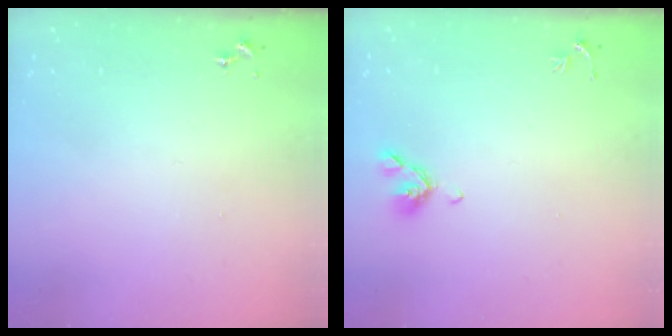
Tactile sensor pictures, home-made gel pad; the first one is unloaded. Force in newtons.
{"total": 6.9, "press": 6.8, "slide": 1.5}